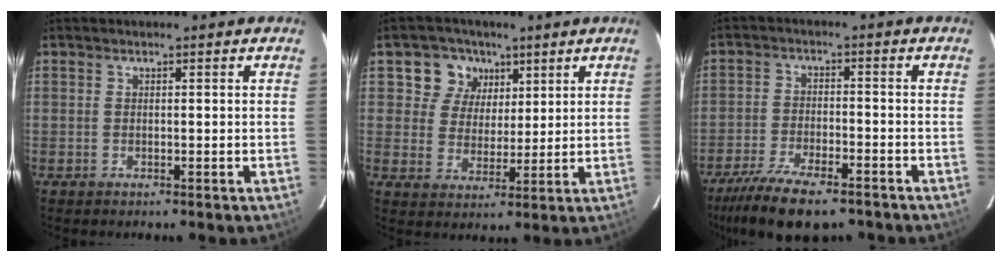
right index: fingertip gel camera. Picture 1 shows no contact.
{"total": 7.5, "force": [3.5, 6.6, 1.2], "torque": [-0.024, 0.013, 0.056]}
{"total": 13.7, "force": [-10.5, 4.3, 7.6], "torque": [-0.171, -0.029, -0.181]}